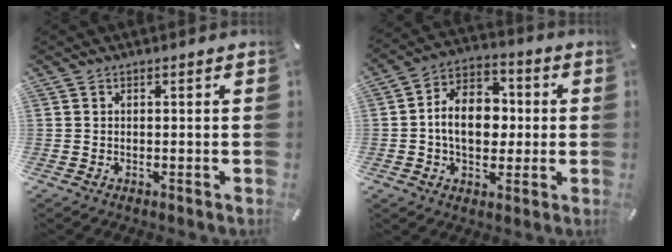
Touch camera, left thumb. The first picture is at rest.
{"total": 11.7, "force": [-0.9, 8.7, 7.8], "torque": [-0.154, 0.018, -0.017]}